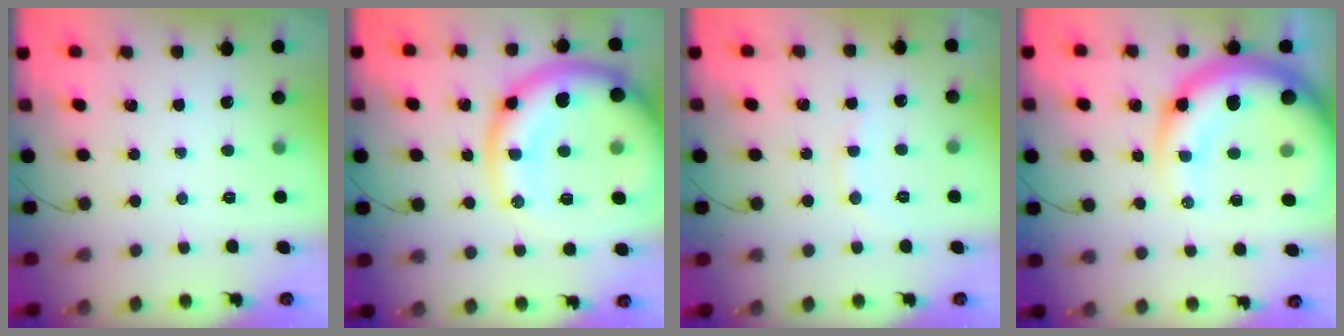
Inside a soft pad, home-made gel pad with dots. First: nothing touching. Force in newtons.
{"total": 22.0, "press": 21.6, "slide": 4.0}
{"total": 7.4, "press": 7.3, "slide": 1.1}
{"total": 20.5, "press": 20.0, "slide": 4.7}